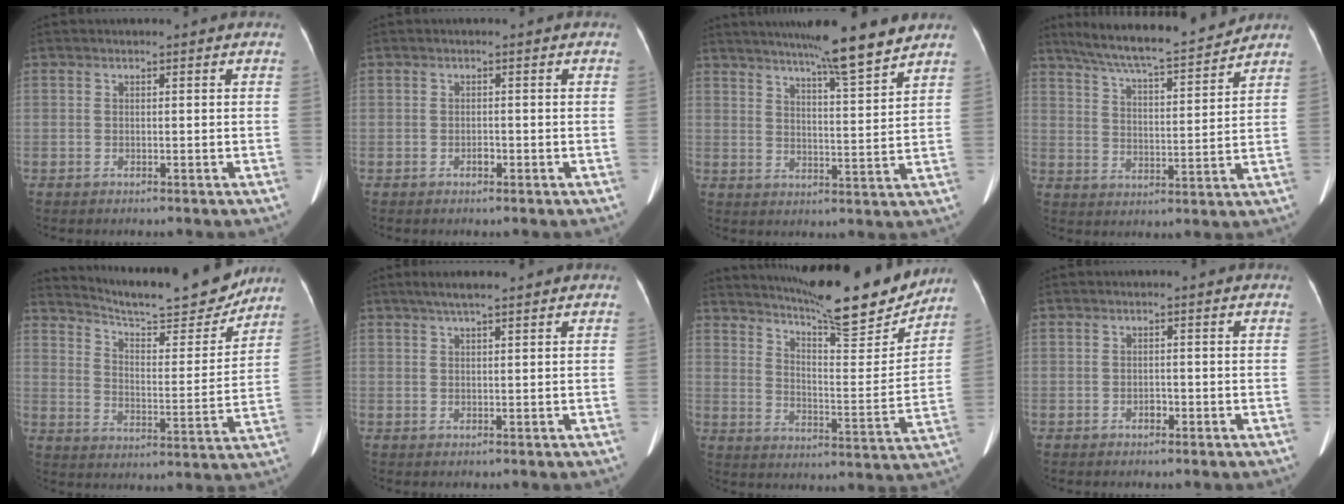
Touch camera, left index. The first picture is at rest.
{"total": 0.7, "force": [-0.5, 0.4, 0.4], "torque": [-0.009, 0.001, -0.006]}
{"total": 12.0, "force": [10.1, -0.6, 6.5], "torque": [-0.101, -0.001, 0.142]}
{"total": 14.0, "force": [12.8, 0.5, 5.8], "torque": [-0.102, 0.004, 0.200]}
{"total": 18.9, "force": [17.4, 2.4, 7.0], "torque": [-0.112, -0.019, 0.245]}
{"total": 4.0, "force": [3.1, 0.1, 2.5], "torque": [-0.046, 0.017, 0.054]}
{"total": 19.7, "force": [17.5, 1.7, 9.0], "torque": [-0.144, -0.034, 0.247]}
{"total": 0.8, "force": [-0.5, 0.5, 0.4], "torque": [-0.007, 0.002, -0.007]}